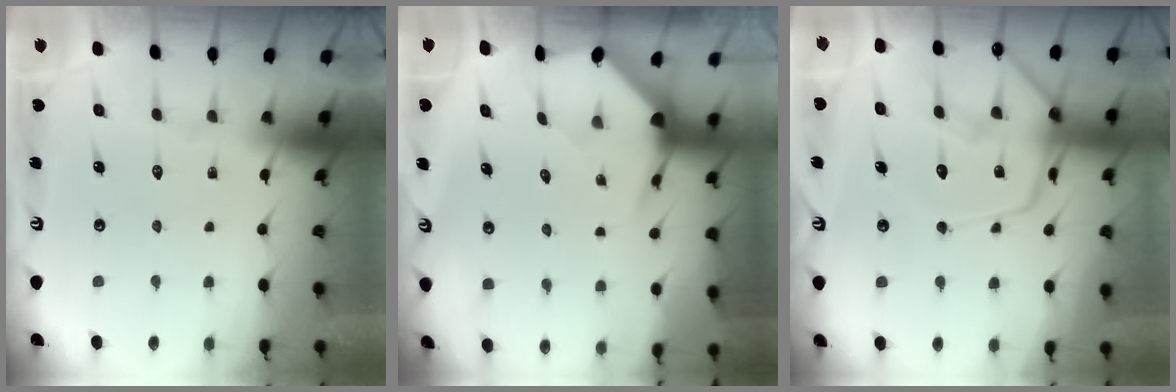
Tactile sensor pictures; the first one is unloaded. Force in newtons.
{"total": 3.7, "press": 3.7, "slide": 0.4}
{"total": 14.0, "press": 13.9, "slide": 1.3}